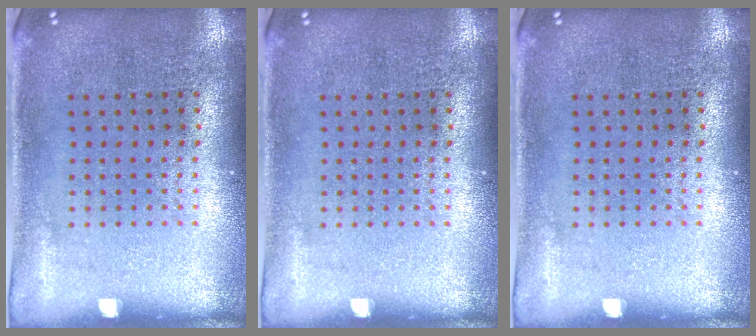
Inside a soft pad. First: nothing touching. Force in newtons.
{"total": 0.0}
{"total": 0.0}